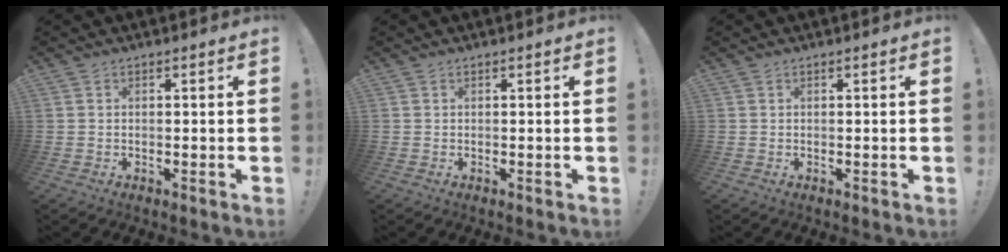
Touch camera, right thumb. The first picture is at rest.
{"total": 0.0}
{"total": 0.0}